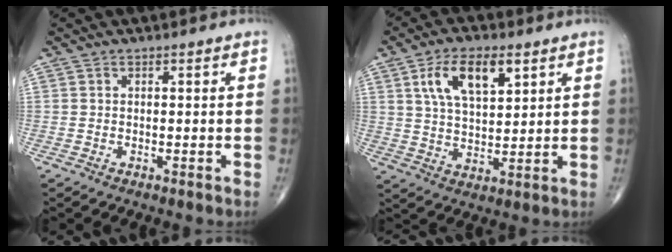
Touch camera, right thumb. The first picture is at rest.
{"total": 11.0, "force": [4.8, 5.1, 8.4], "torque": [-0.137, -0.013, 0.091]}